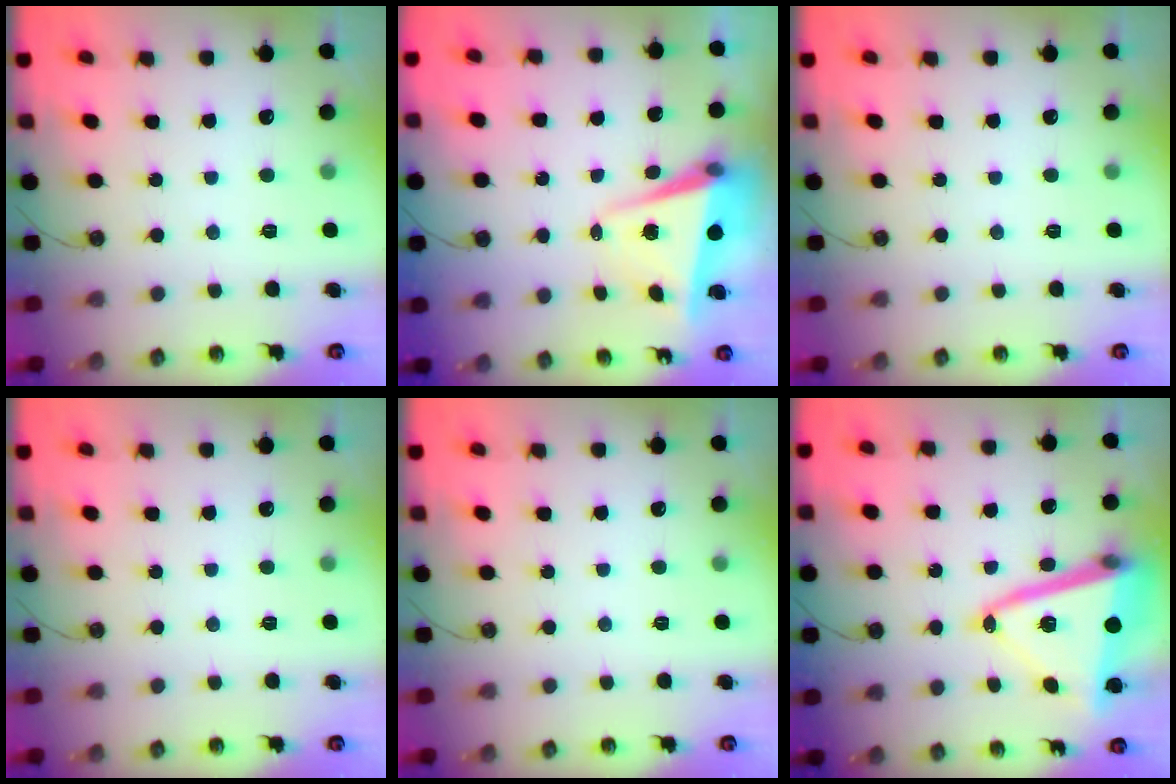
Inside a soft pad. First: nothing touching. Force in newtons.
{"total": 5.3, "press": 4.9, "slide": 2.0}
{"total": 0.0}
{"total": 0.0}
{"total": 0.0}
{"total": 17.8, "press": 17.6, "slide": 2.6}